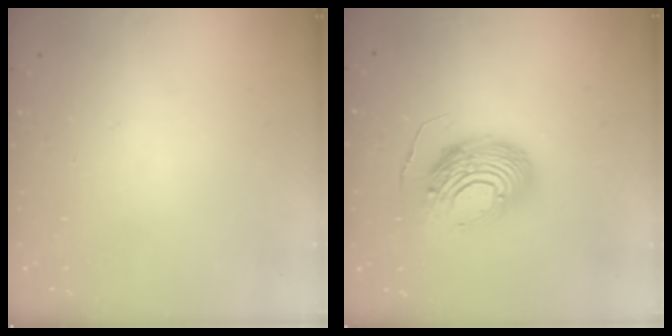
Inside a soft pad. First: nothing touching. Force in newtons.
{"total": 14.1, "press": 13.9, "slide": 2.6}